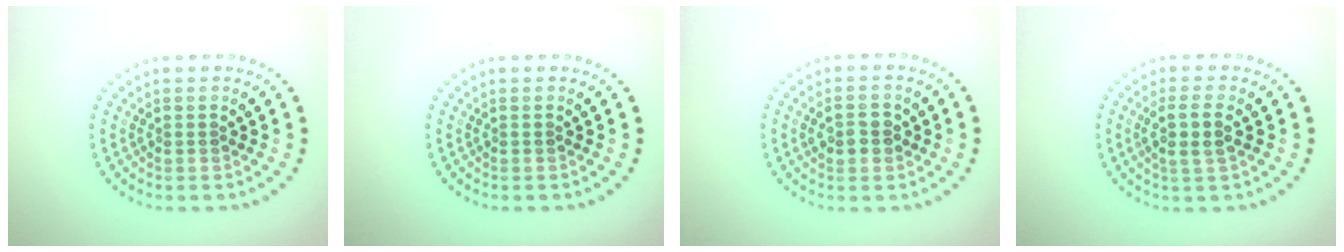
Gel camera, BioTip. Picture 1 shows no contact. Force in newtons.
{"total": 0.0}
{"total": 2.3, "press": 2.3, "slide": 0.2}
{"total": 2.6, "press": 2.3, "slide": 1.1}